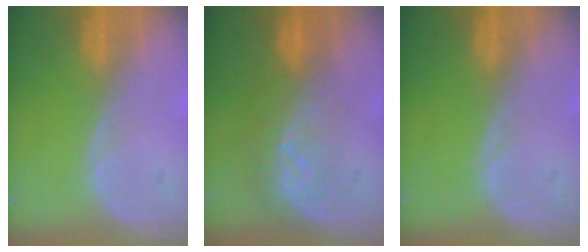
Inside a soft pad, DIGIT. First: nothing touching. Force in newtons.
{"total": 8.2, "press": 7.3, "slide": 3.7}
{"total": 0.0}